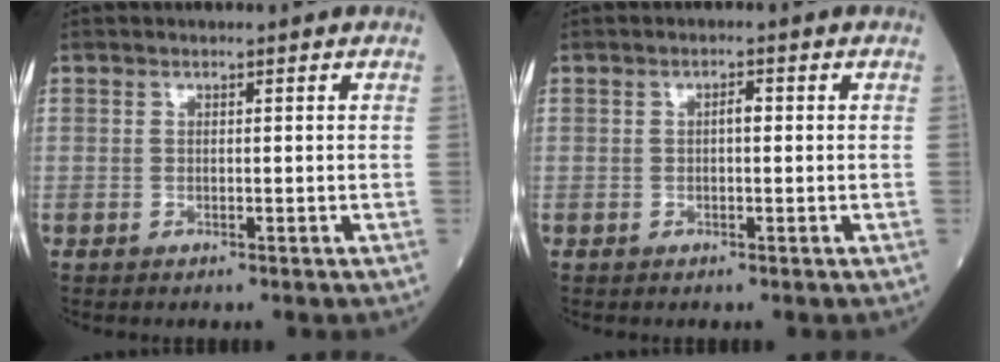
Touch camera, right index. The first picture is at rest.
{"total": 1.3, "force": [0.0, 0.5, 1.2], "torque": [-0.017, 0.004, -0.001]}